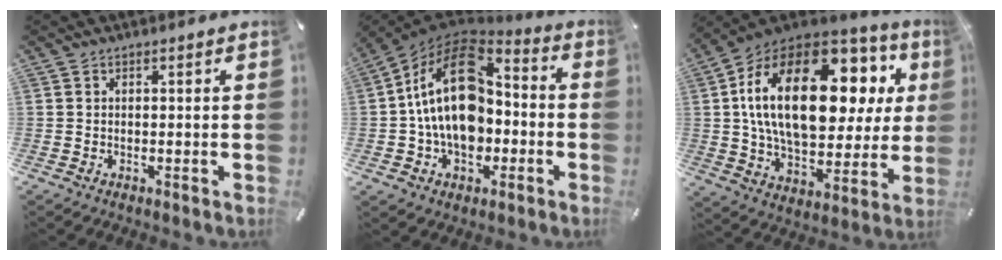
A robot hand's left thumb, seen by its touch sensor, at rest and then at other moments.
{"total": 20.0, "force": [-0.2, 14.5, 13.9], "torque": [-0.262, -0.001, -0.007]}
{"total": 27.8, "force": [7.1, 14.8, 22.4], "torque": [-0.420, -0.022, 0.114]}